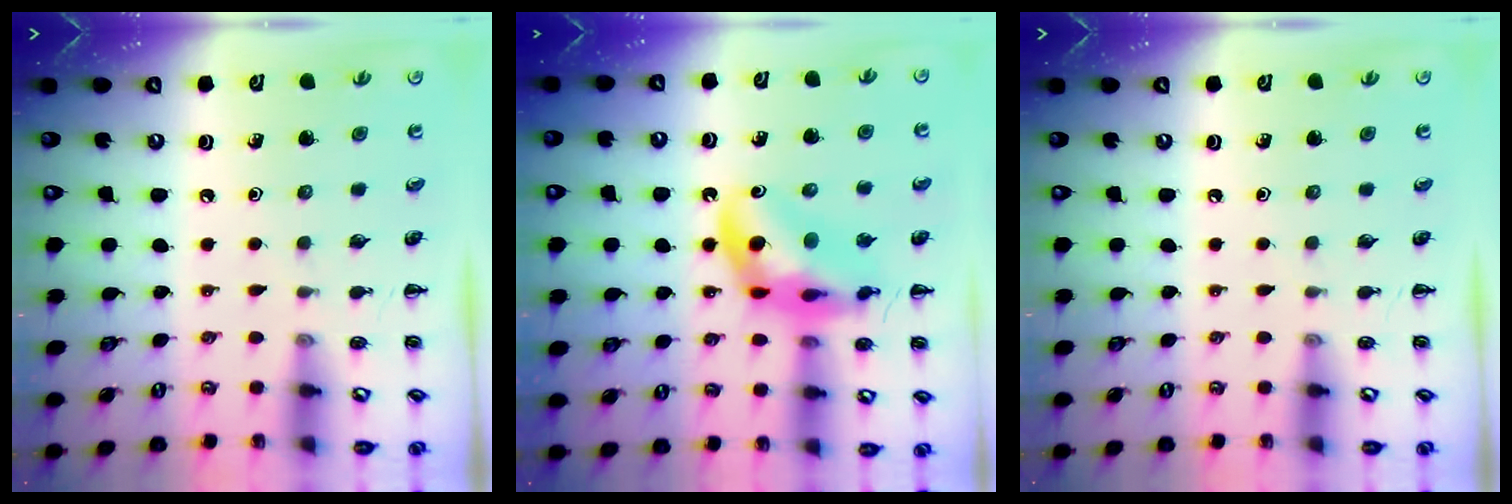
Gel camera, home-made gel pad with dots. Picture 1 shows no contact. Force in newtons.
{"total": 15.0, "press": 14.4, "slide": 4.0}
{"total": 0.0}